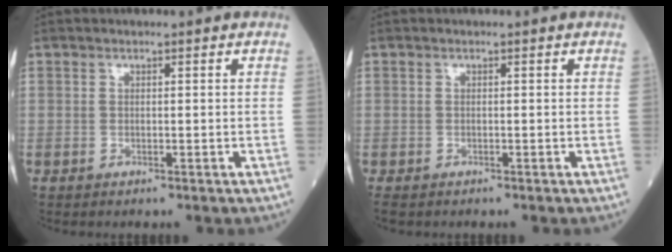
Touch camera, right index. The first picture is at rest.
{"total": 1.3, "force": [-1.1, 0.7, 0.3], "torque": [-0.010, -0.002, -0.017]}